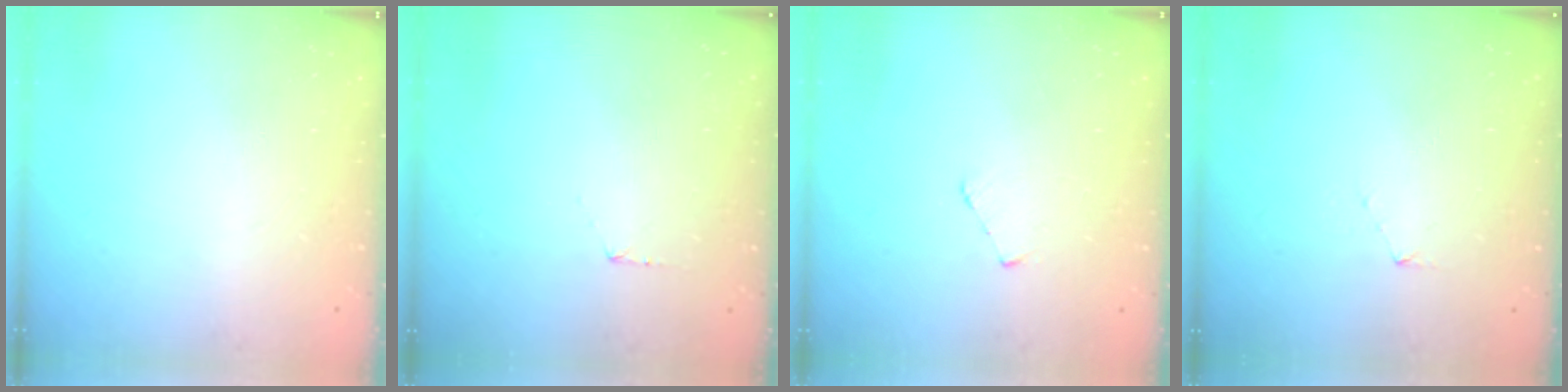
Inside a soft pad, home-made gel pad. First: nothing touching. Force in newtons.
{"total": 4.2, "press": 4.1, "slide": 0.4}
{"total": 2.7, "press": 2.7, "slide": 0.3}
{"total": 2.9, "press": 2.8, "slide": 0.3}